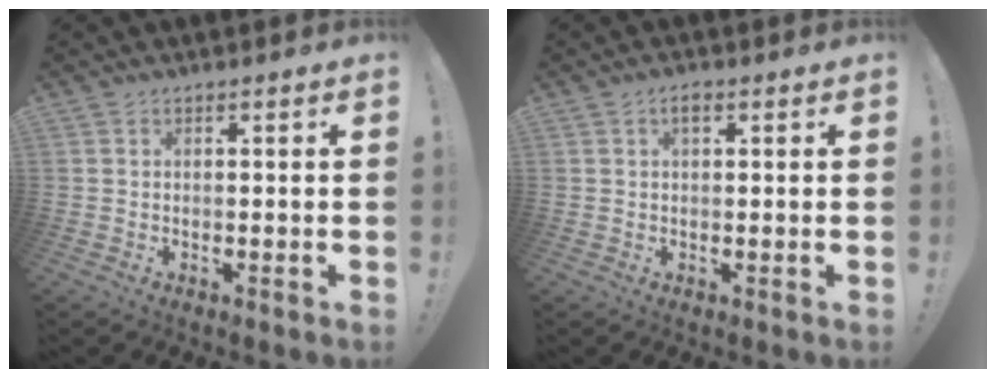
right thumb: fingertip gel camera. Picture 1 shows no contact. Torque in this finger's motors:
{"motor_torque": [-0.11, 0.02, 0.21, 0.31, 0.00]}